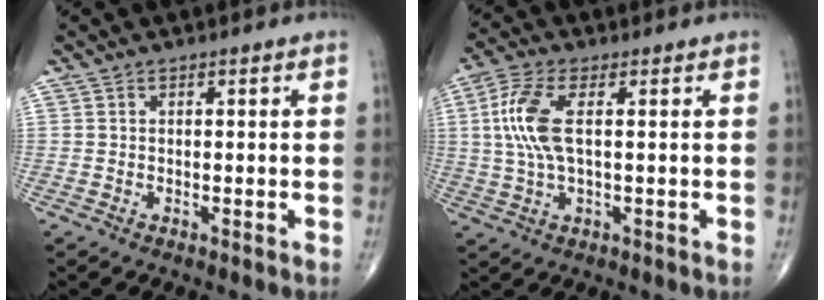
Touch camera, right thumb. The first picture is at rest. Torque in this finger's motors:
{"motor_torque": [-0.25, 0.52, 0.67, 0.64, -0.01]}